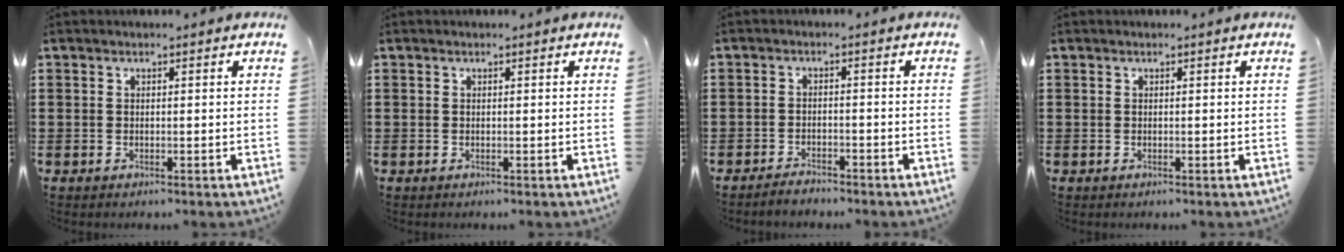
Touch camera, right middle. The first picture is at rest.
{"total": 0.0}
{"total": 2.0, "force": [-2.0, 0.2, 0.4], "torque": [-0.013, 0.000, -0.039]}
{"total": 0.0}